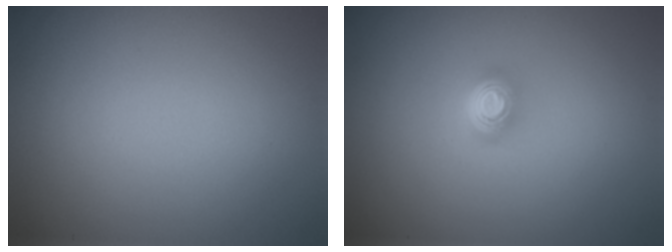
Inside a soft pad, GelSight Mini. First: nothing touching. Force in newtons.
{"total": 2.0, "press": 1.4, "slide": 1.4}